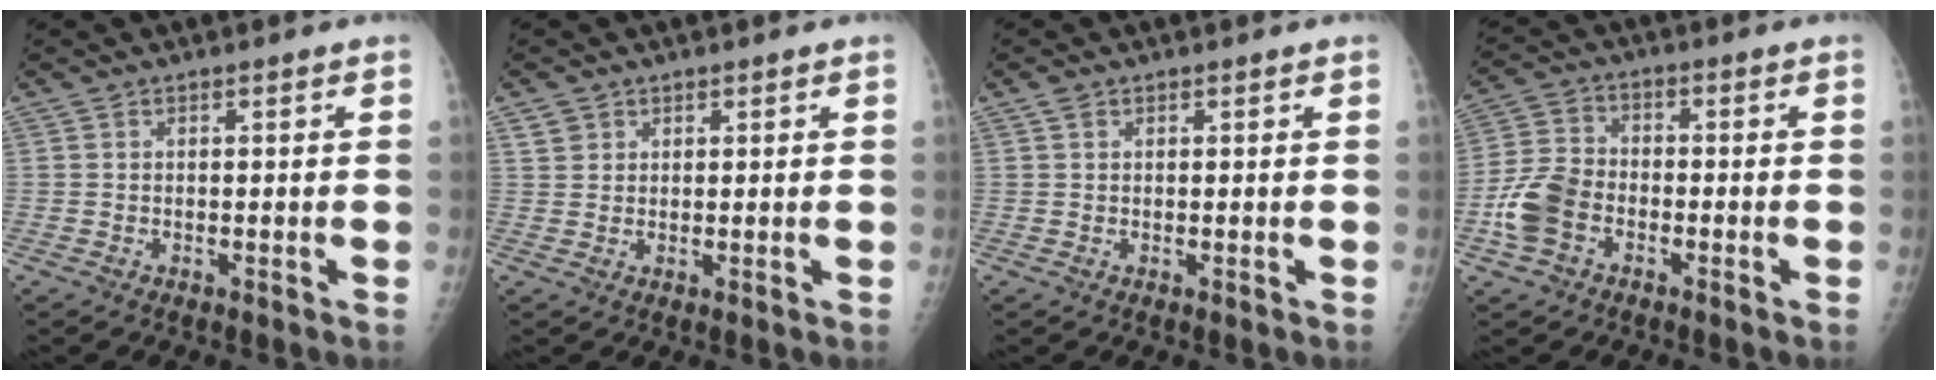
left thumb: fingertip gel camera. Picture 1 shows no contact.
{"total": 2.2, "force": [1.3, 1.8, 0.3], "torque": [0.013, -0.006, 0.018]}
{"total": 1.0, "force": [0.6, 0.6, 0.5], "torque": [-0.007, 0.003, 0.010]}
{"total": 8.6, "force": [-3.1, 6.0, 5.3], "torque": [-0.110, 0.021, -0.065]}